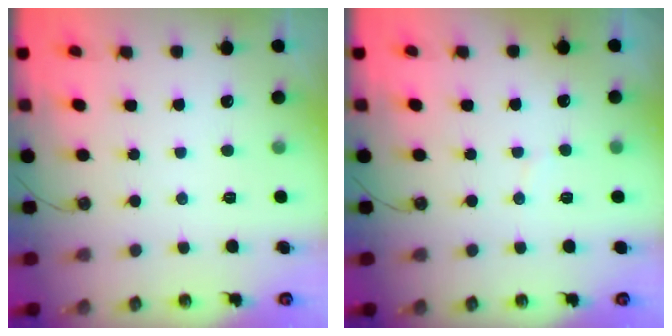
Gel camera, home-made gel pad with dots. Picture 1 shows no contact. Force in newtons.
{"total": 2.8, "press": 2.8, "slide": 0.3}